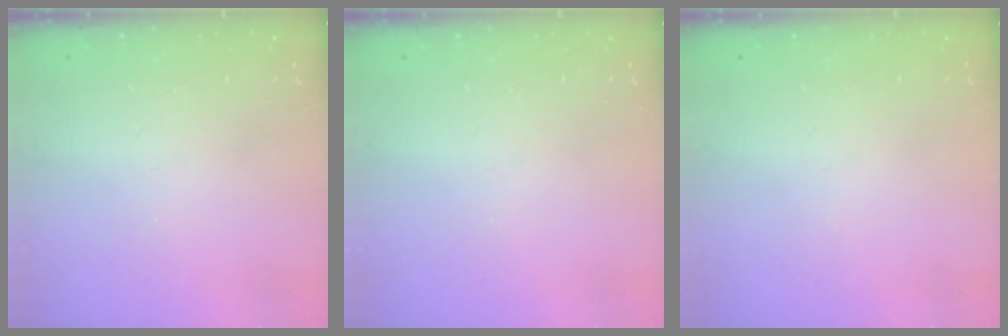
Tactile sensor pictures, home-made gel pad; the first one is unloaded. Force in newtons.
{"total": 0.0}
{"total": 0.0}